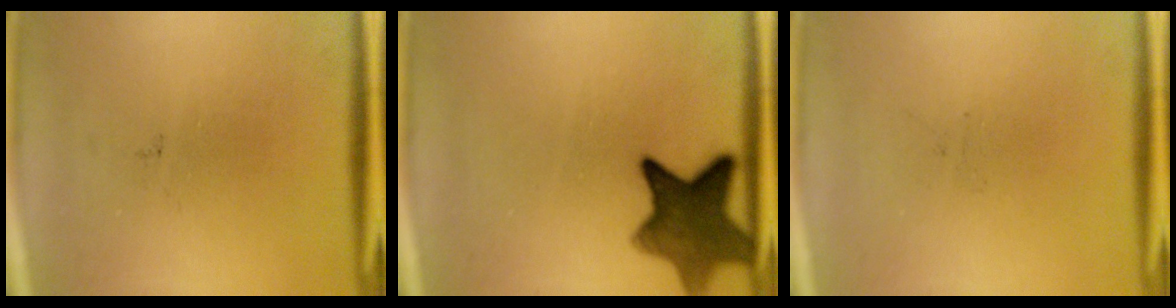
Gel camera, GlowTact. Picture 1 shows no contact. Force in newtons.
{"total": 9.5}
{"total": 0.0}